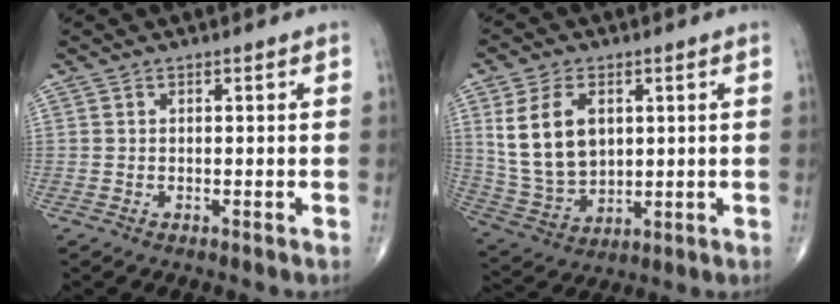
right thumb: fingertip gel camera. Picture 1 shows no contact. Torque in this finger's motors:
{"motor_torque": [-0.72, 1.26, 0.99, 0.99, 0.14]}